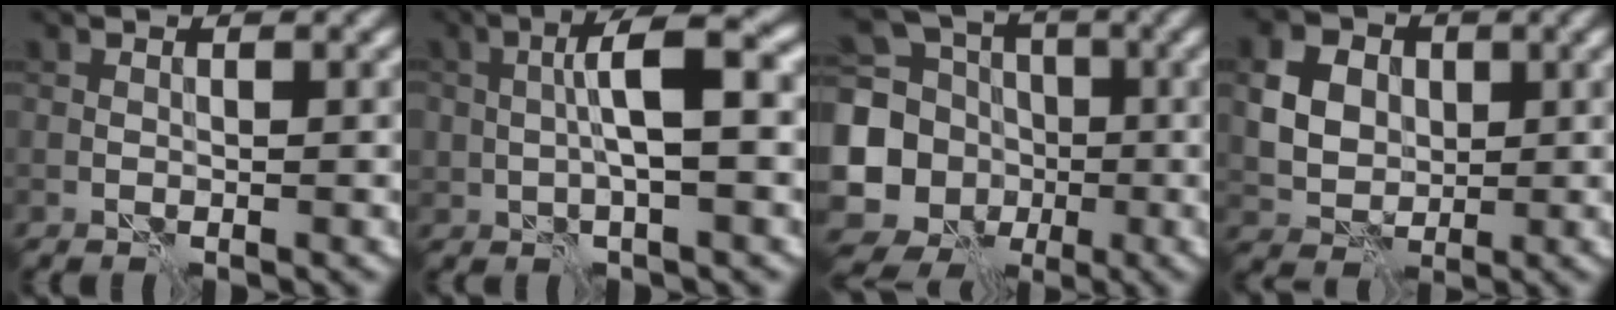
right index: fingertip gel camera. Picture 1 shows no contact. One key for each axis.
{"total": 5.5, "fx": 0.2, "fy": 1.6, "fz": 5.2, "tx": -0.095, "ty": 0.014, "tz": -0.002}
{"total": 11.4, "fx": -1.7, "fy": 10.1, "fz": 4.9, "tx": -0.115, "ty": -0.019, "tz": -0.039}
{"total": 7.9, "fx": 2.1, "fy": 6.4, "fz": 4.0, "tx": -0.079, "ty": 0.027, "tz": 0.031}